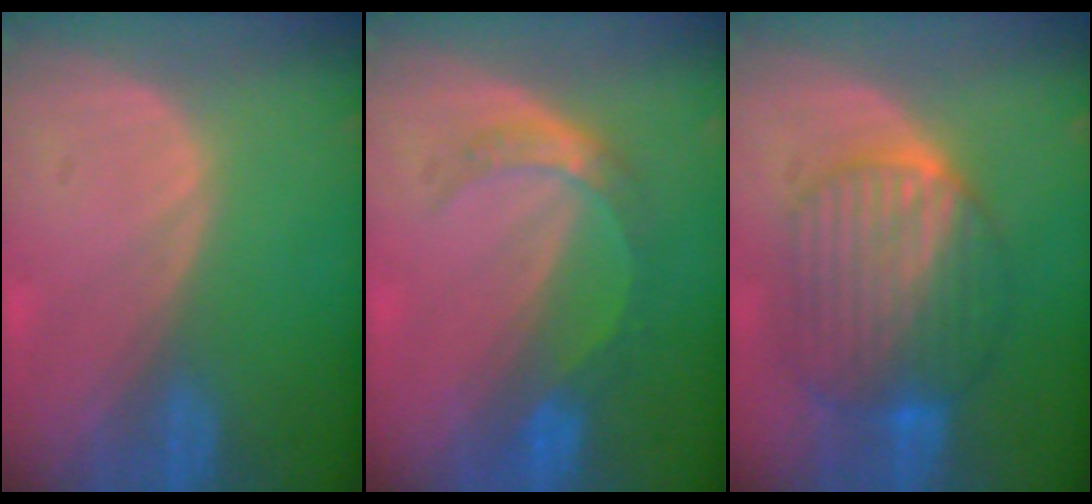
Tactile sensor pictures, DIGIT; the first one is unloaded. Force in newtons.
{"total": 5.1, "press": 4.6, "slide": 2.2}
{"total": 10.2, "press": 10.2, "slide": 0.9}